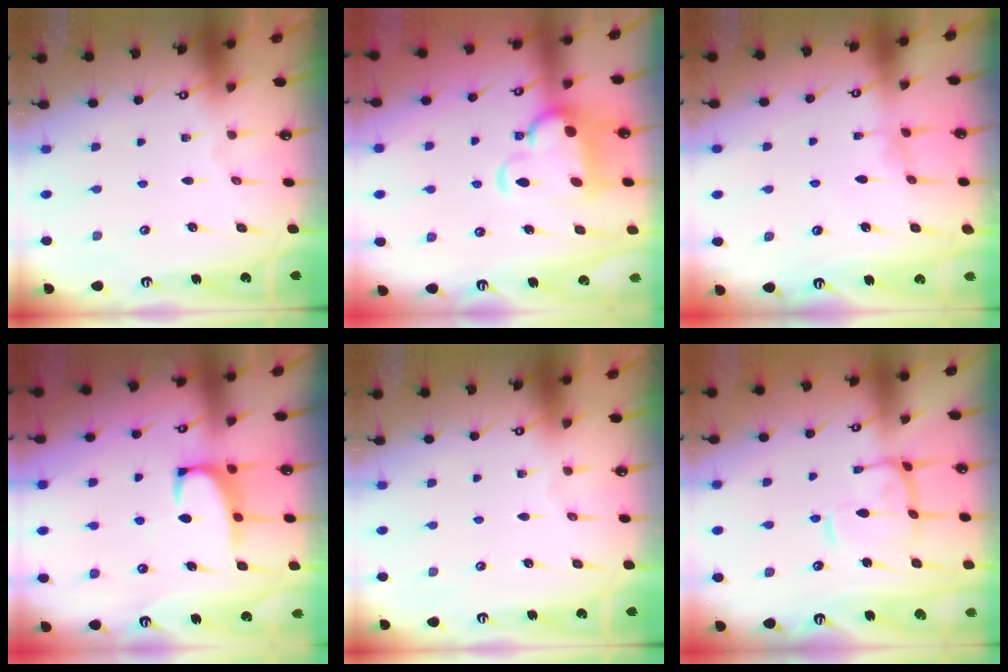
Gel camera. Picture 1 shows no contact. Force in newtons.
{"total": 6.4, "press": 6.2, "slide": 1.7}
{"total": 0.7, "press": 0.4, "slide": 0.5}
{"total": 2.9, "press": 2.8, "slide": 0.7}
{"total": 0.0}
{"total": 5.6, "press": 5.5, "slide": 0.9}